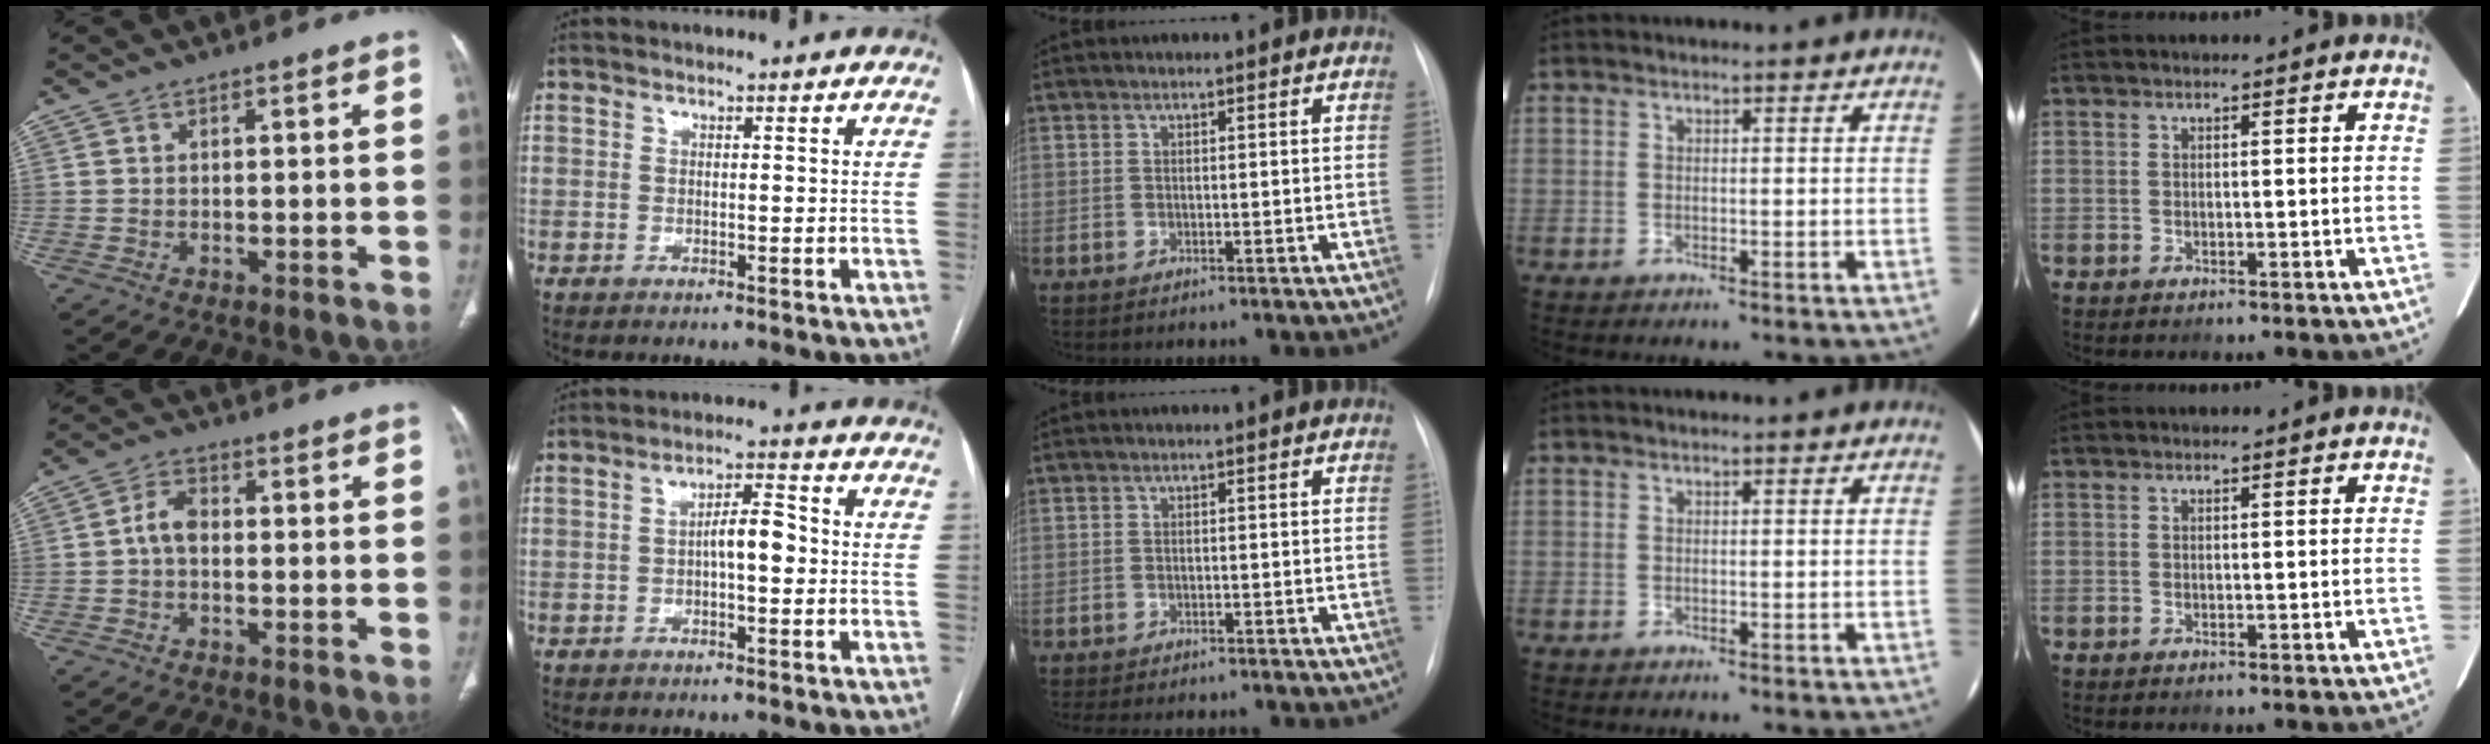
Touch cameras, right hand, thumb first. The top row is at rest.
{"thumb": {"total": 3.7, "force": [-0.5, 2.4, 2.8], "torque": [-0.047, 0.014, -0.016]}, "index": {"total": 4.9, "force": [-0.5, 1.5, 4.6], "torque": [-0.074, 0.018, -0.009]}, "middle": {"total": 7.7, "force": [-6.7, 2.1, 3.2], "torque": [-0.040, 0.001, -0.086]}}